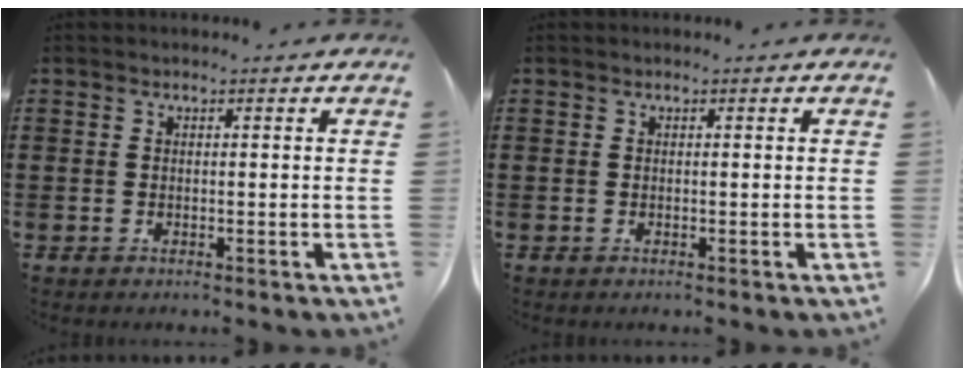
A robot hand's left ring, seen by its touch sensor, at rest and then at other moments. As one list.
[{"total": 0.0}]